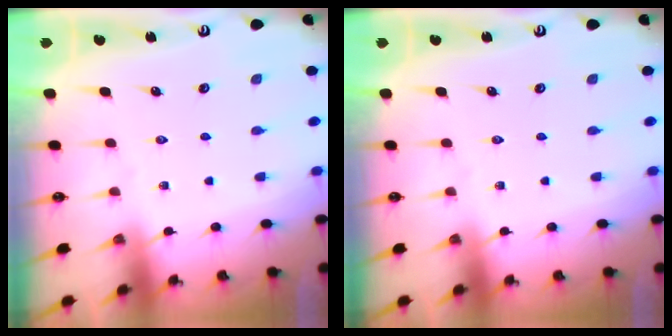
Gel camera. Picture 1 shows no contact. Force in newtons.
{"total": 0.0}